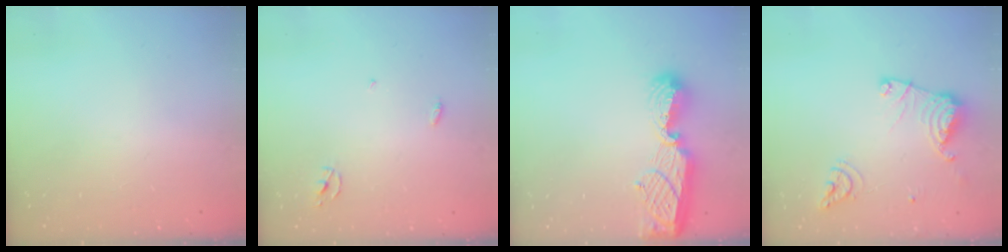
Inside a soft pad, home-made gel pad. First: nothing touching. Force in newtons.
{"total": 2.5, "press": 2.5, "slide": 0.1}
{"total": 10.7, "press": 10.7, "slide": 1.0}
{"total": 13.6, "press": 13.5, "slide": 1.5}